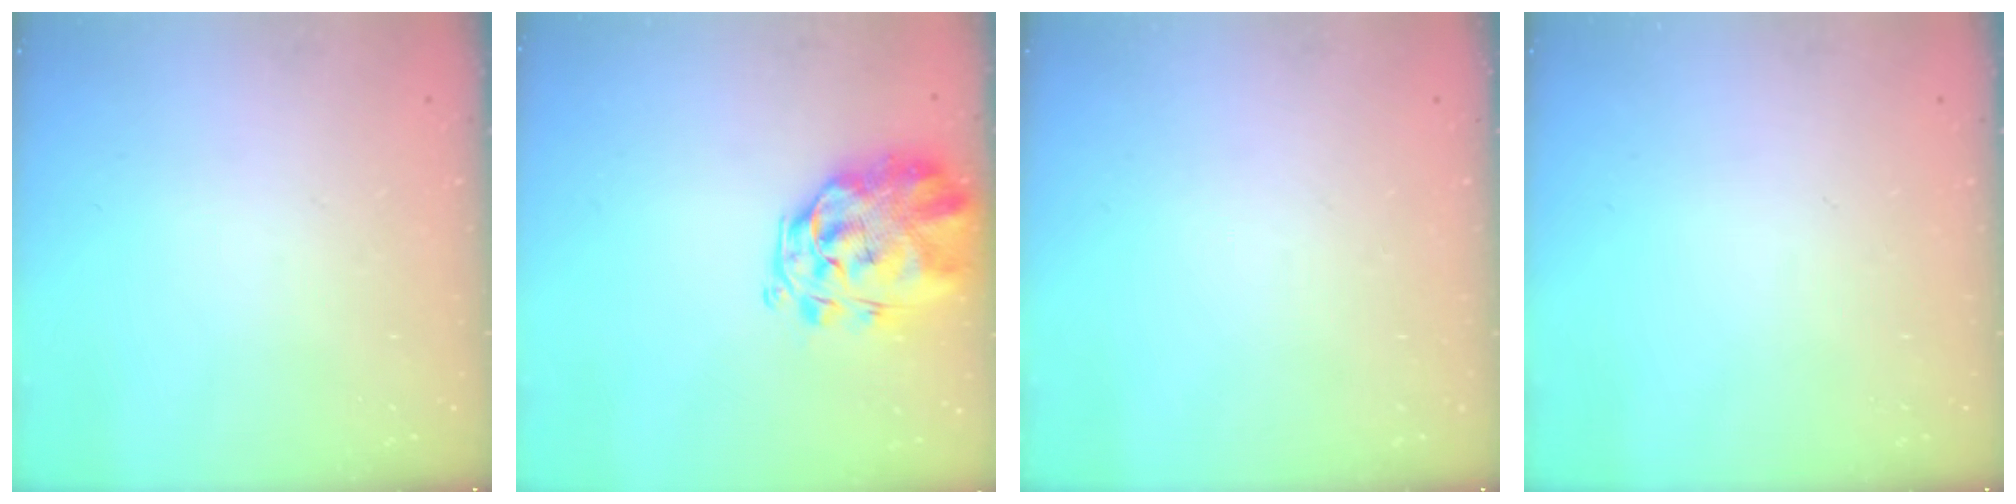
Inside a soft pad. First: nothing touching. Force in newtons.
{"total": 3.9, "press": 3.7, "slide": 1.2}
{"total": 0.0}
{"total": 0.0}